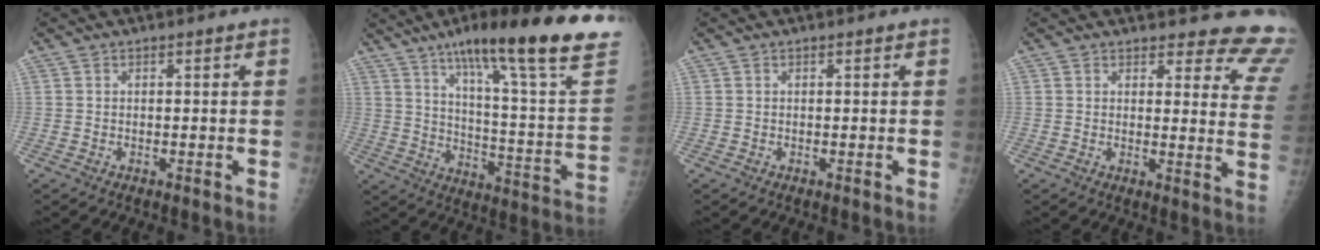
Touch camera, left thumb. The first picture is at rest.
{"total": 30.0, "force": [19.7, 4.1, 22.2], "torque": [-0.300, -0.062, 0.285]}
{"total": 0.0}
{"total": 14.0, "force": [13.5, 3.4, 1.9], "torque": [0.035, -0.133, 0.111]}